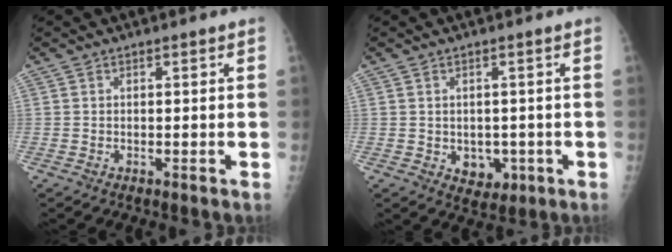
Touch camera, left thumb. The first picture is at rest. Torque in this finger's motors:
{"motor_torque": [-0.24, 0.36, 0.18, -0.18, 0.03]}